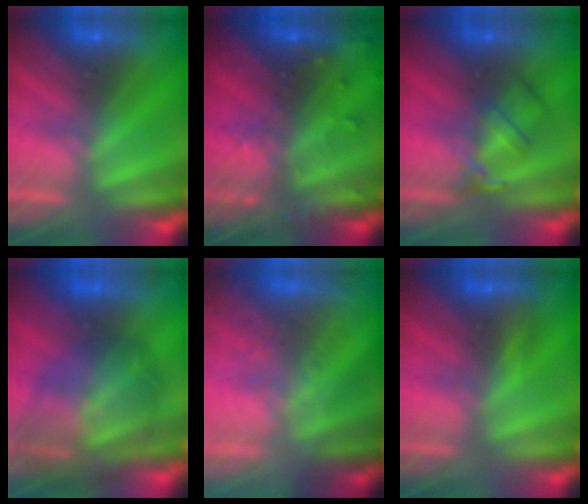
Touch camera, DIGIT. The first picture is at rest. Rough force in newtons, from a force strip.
{"total": 6.8}
{"total": 2.4}
{"total": 9.8}
{"total": 5.6}
{"total": 3.2}